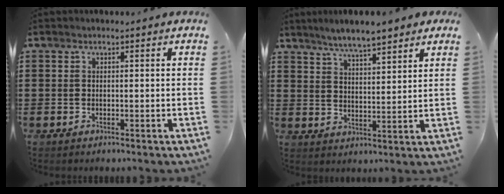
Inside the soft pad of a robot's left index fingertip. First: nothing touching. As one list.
[{"total": 5.5, "force": [5.0, 0.7, 2.3], "torque": [-0.063, -0.011, 0.088]}]